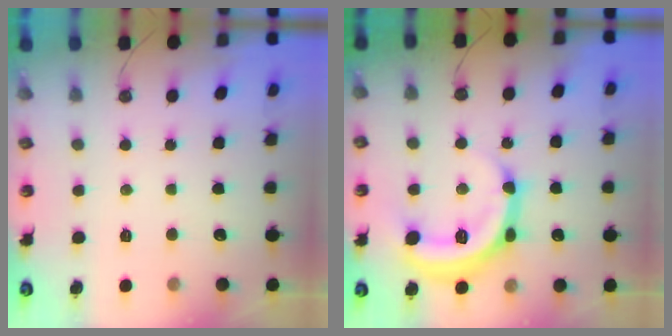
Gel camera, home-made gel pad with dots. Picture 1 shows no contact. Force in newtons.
{"total": 16.6, "press": 16.6, "slide": 0.2}